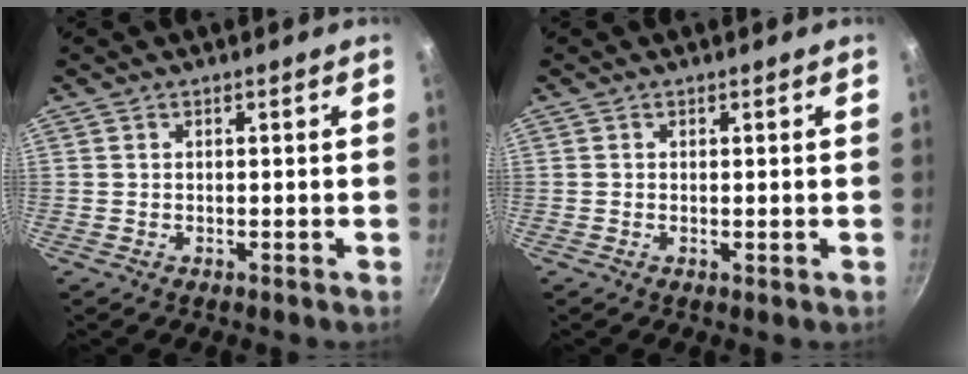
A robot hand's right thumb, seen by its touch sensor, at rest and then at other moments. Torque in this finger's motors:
{"motor_torque": [0.12, -0.06, 0.10, -0.34, 0.04]}